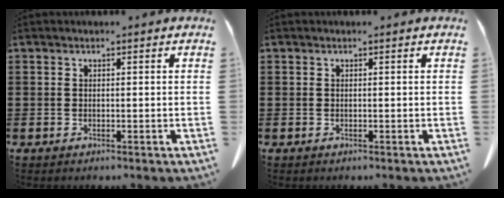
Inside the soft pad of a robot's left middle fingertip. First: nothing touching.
{"total": 0.0}